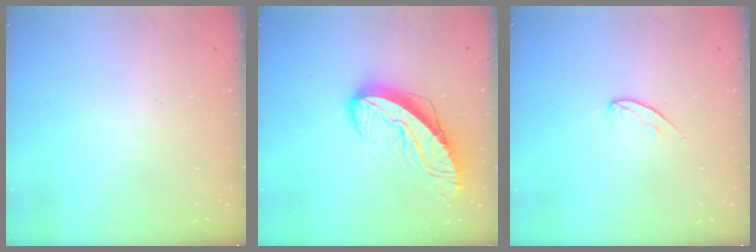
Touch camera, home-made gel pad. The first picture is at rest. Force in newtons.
{"total": 12.4, "press": 12.4, "slide": 1.1}
{"total": 5.3, "press": 5.3, "slide": 0.5}